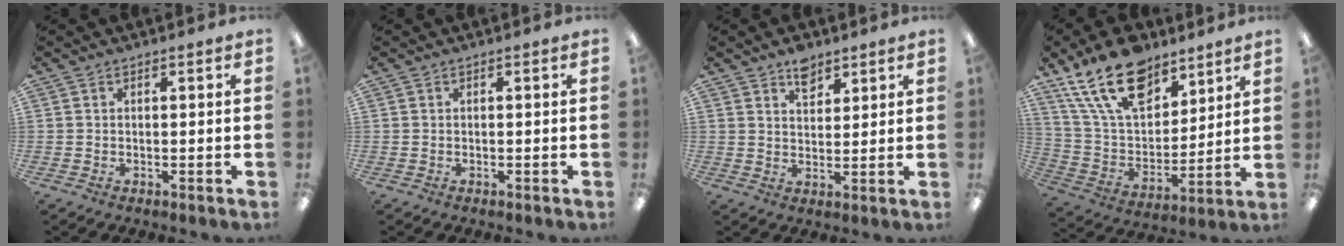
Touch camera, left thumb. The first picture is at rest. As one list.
[{"total": 0.0}, {"total": 5.6, "force": [4.1, 3.0, 2.2], "torque": [-0.022, -0.020, 0.071]}, {"total": 20.5, "force": [13.5, 11.0, 10.8], "torque": [-0.200, -0.059, 0.245]}]